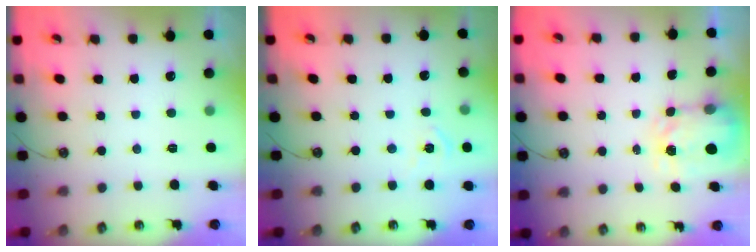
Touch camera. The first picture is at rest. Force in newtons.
{"total": 5.3, "press": 5.2, "slide": 0.6}
{"total": 3.8, "press": 3.8, "slide": 0.6}